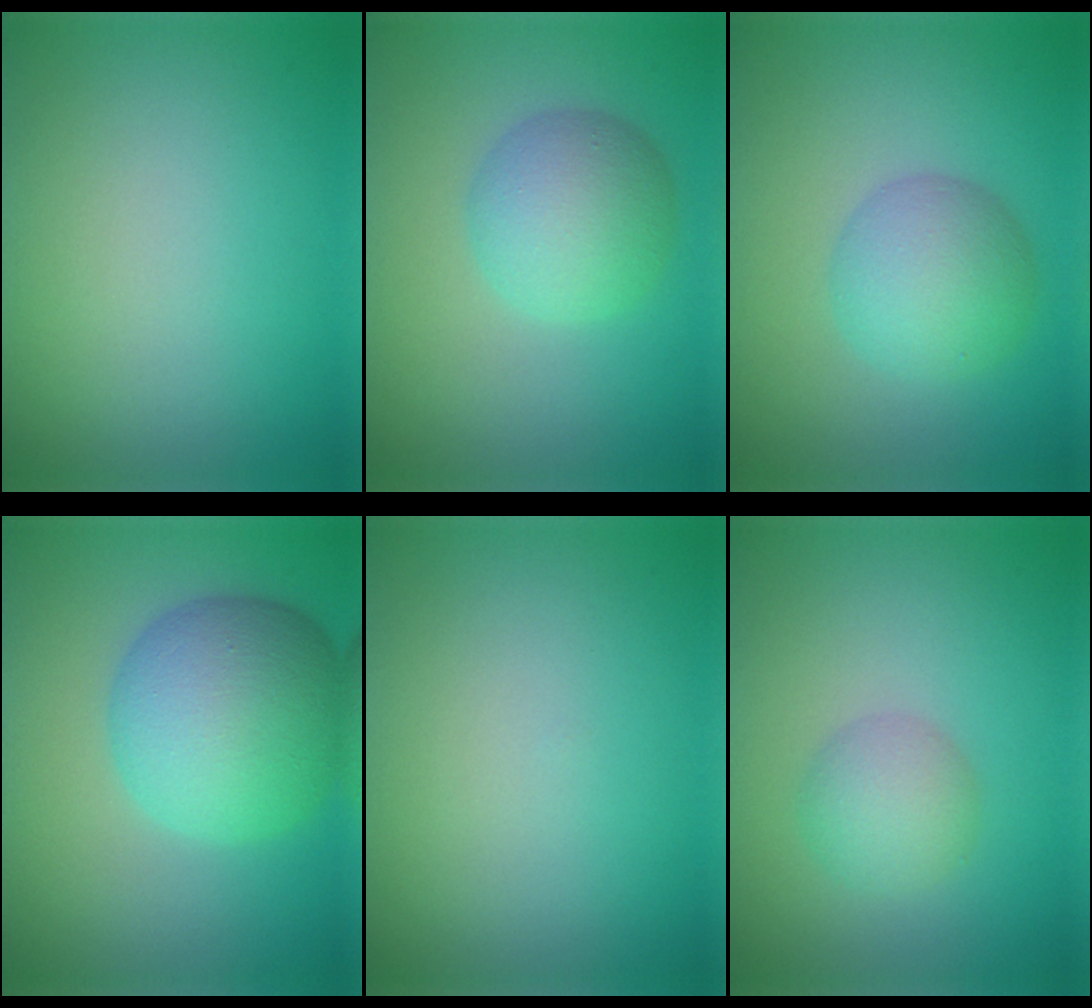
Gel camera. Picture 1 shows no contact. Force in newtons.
{"total": 4.9, "press": 4.9, "slide": 0.1}
{"total": 4.7, "press": 4.7, "slide": 0.1}
{"total": 9.0, "press": 9.0, "slide": 0.2}
{"total": 0.0}
{"total": 2.8, "press": 2.8, "slide": 0.0}